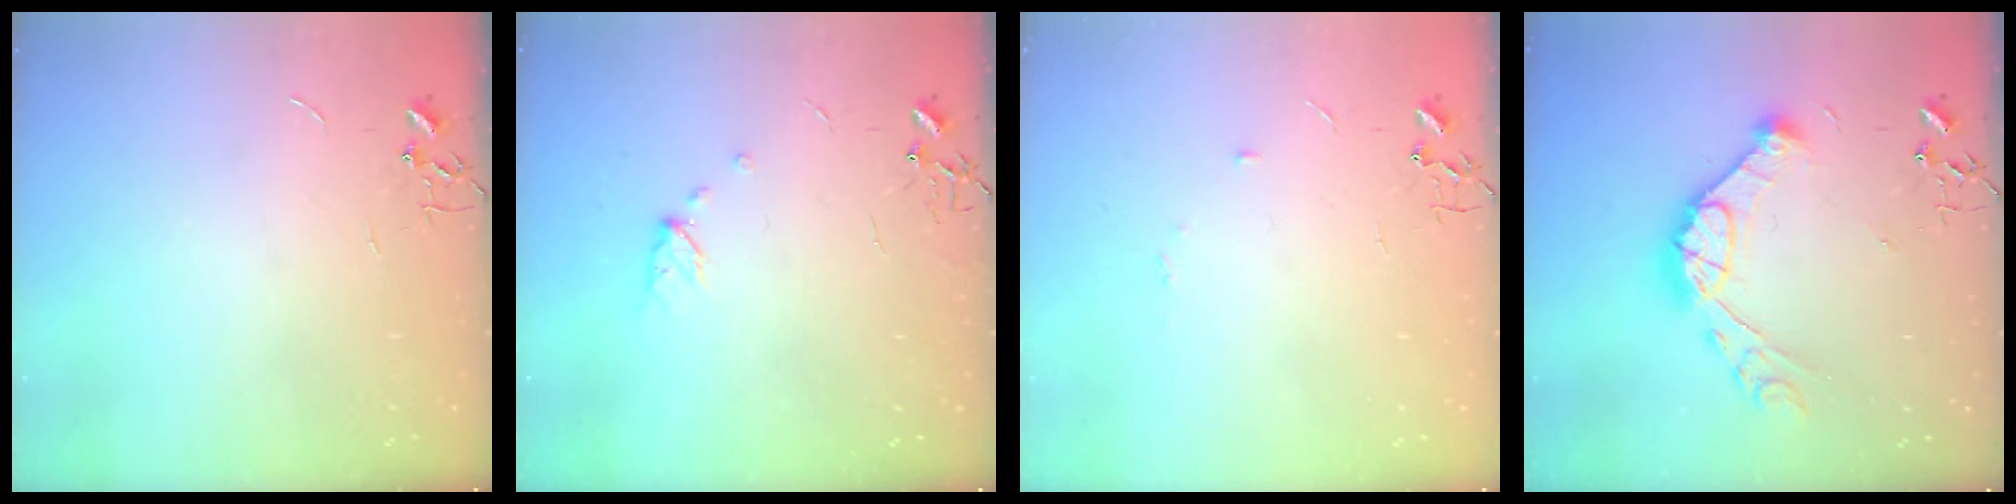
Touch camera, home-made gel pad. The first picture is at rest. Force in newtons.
{"total": 5.9, "press": 5.9, "slide": 0.7}
{"total": 5.3, "press": 5.2, "slide": 0.7}
{"total": 14.2, "press": 14.2, "slide": 1.1}